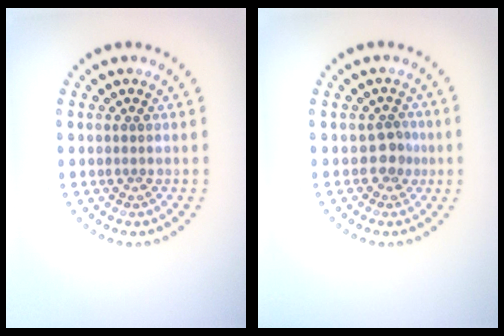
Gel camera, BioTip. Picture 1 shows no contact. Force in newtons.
{"total": 1.8, "press": 1.5, "slide": 1.1}